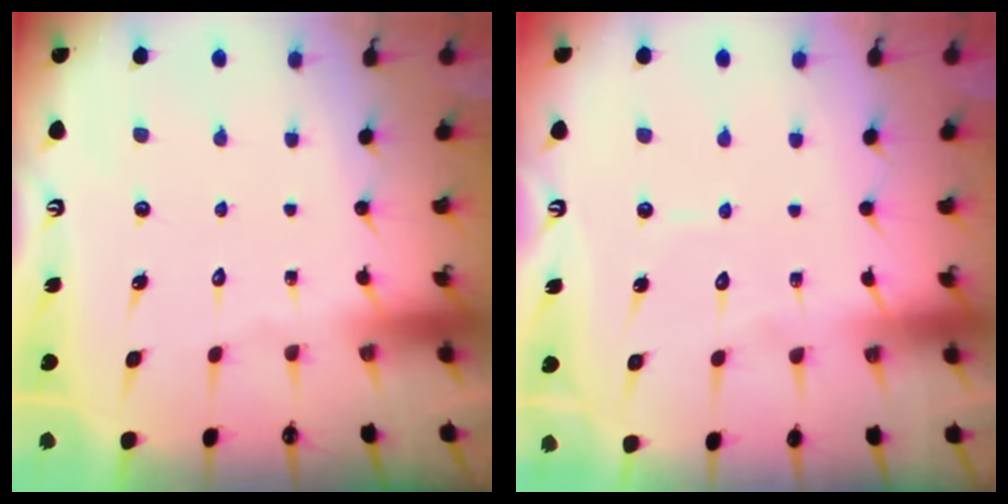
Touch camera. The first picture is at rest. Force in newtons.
{"total": 4.2, "press": 4.2, "slide": 0.4}